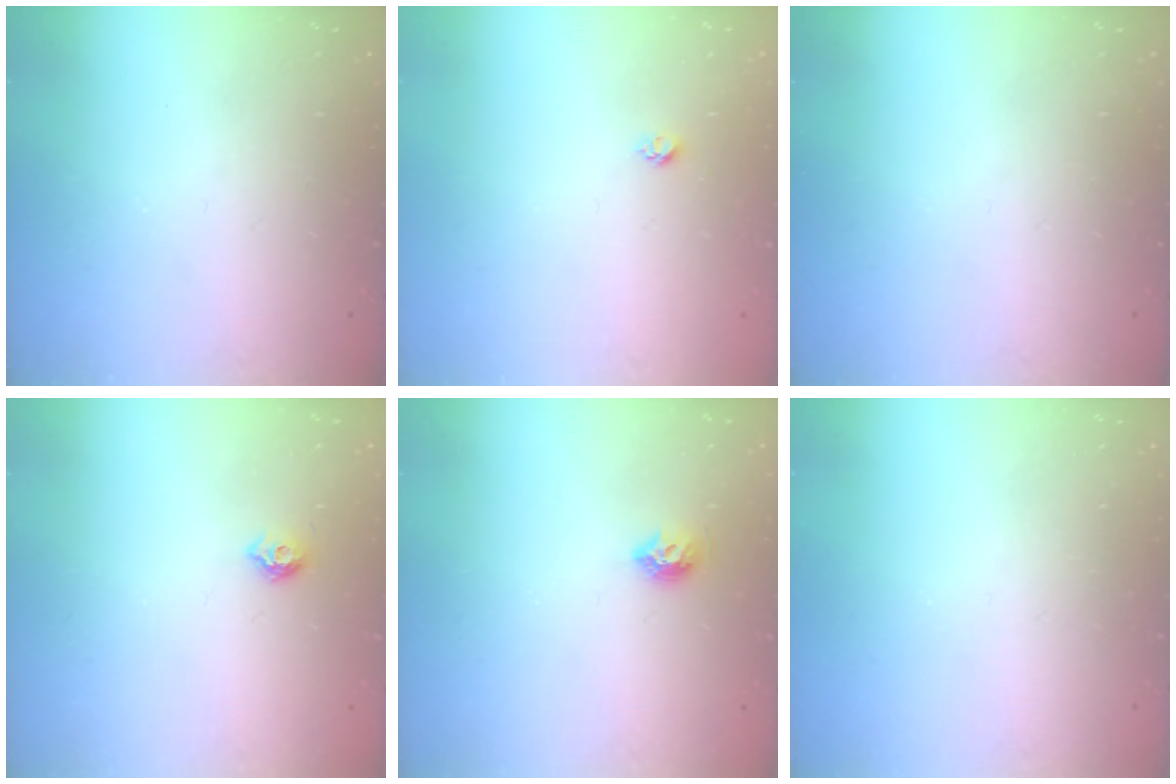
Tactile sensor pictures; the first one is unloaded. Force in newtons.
{"total": 3.6, "press": 3.6, "slide": 0.3}
{"total": 0.0}
{"total": 5.6, "press": 5.5, "slide": 1.0}
{"total": 6.6, "press": 6.6, "slide": 0.9}
{"total": 0.0}